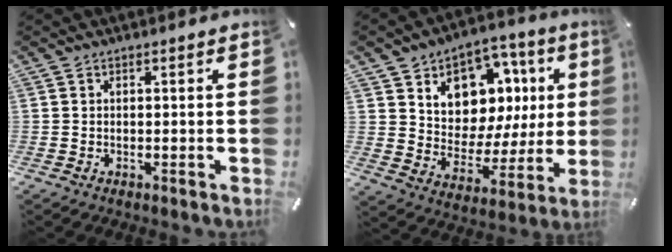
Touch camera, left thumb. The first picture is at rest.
{"total": 11.5, "force": [5.4, 9.1, 4.4], "torque": [-0.063, -0.064, 0.100]}